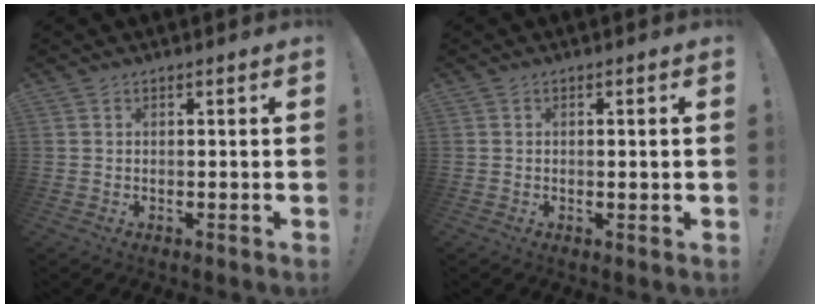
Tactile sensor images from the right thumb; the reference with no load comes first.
{"total": 1.2, "force": [0.1, 0.0, 1.2], "torque": [-0.020, -0.002, 0.001]}